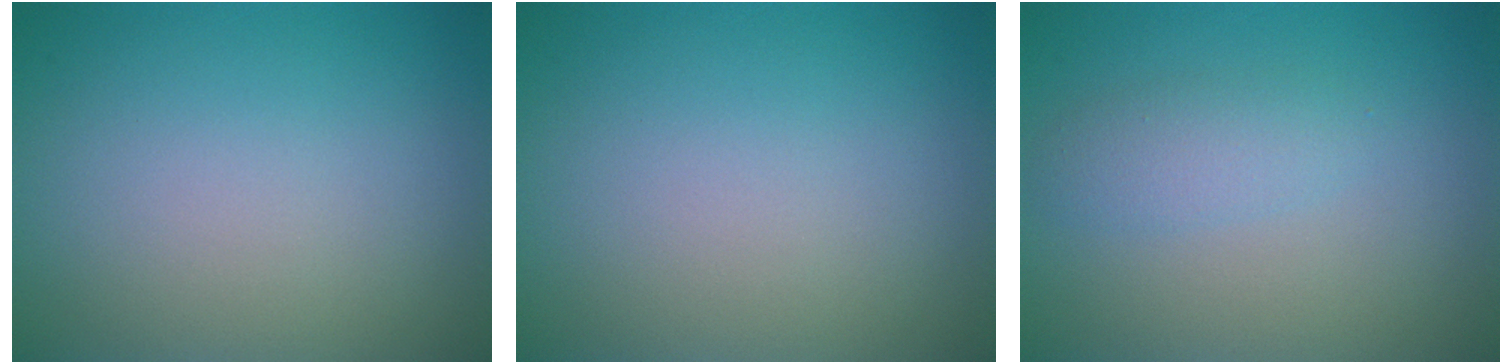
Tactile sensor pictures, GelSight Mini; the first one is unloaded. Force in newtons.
{"total": 0.0}
{"total": 2.0, "press": 2.0, "slide": 0.1}